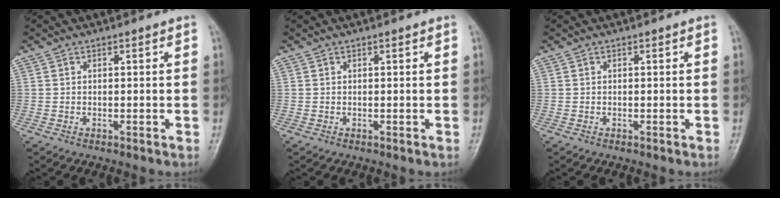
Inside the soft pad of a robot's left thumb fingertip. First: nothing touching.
{"total": 0.0}
{"total": 0.0}